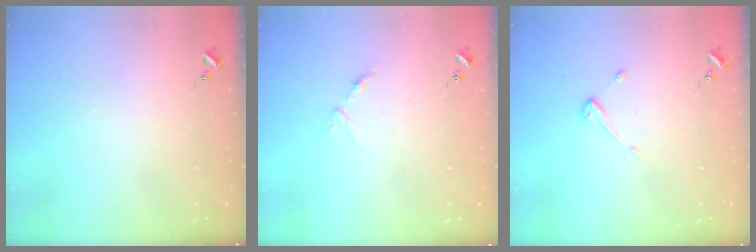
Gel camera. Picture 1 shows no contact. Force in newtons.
{"total": 3.0, "press": 2.9, "slide": 0.4}
{"total": 3.9, "press": 3.9, "slide": 0.4}